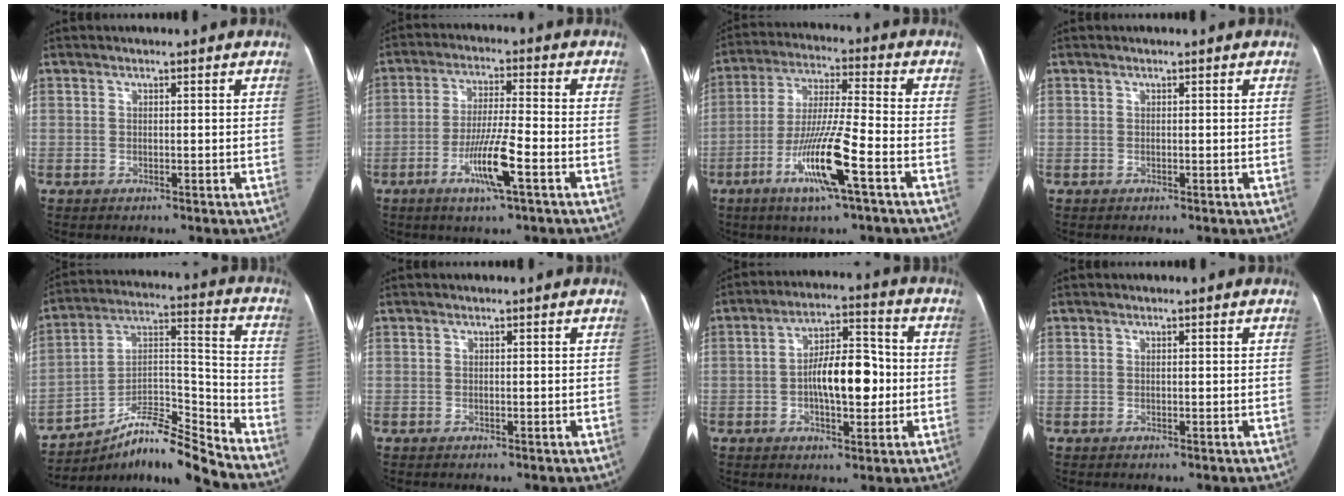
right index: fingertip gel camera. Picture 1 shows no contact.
{"total": 9.0, "force": [-3.9, 0.3, 8.1], "torque": [-0.153, -0.007, -0.071]}
{"total": 13.0, "force": [-5.7, 0.2, 11.7], "torque": [-0.229, -0.013, -0.105]}
{"total": 0.0}
{"total": 13.8, "force": [-12.0, 0.3, 6.9], "torque": [-0.112, 0.051, -0.201]}
{"total": 0.0}
{"total": 11.0, "force": [-1.1, 4.3, 10.1], "torque": [-0.172, 0.028, -0.014]}
{"total": 0.0}